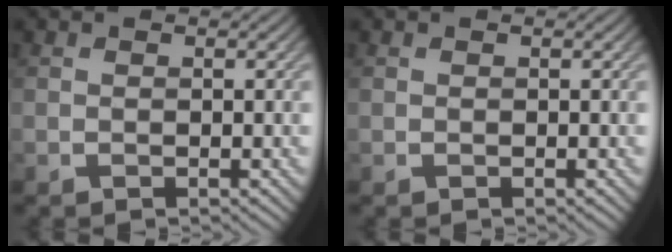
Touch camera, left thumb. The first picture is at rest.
{"total": 0.0}